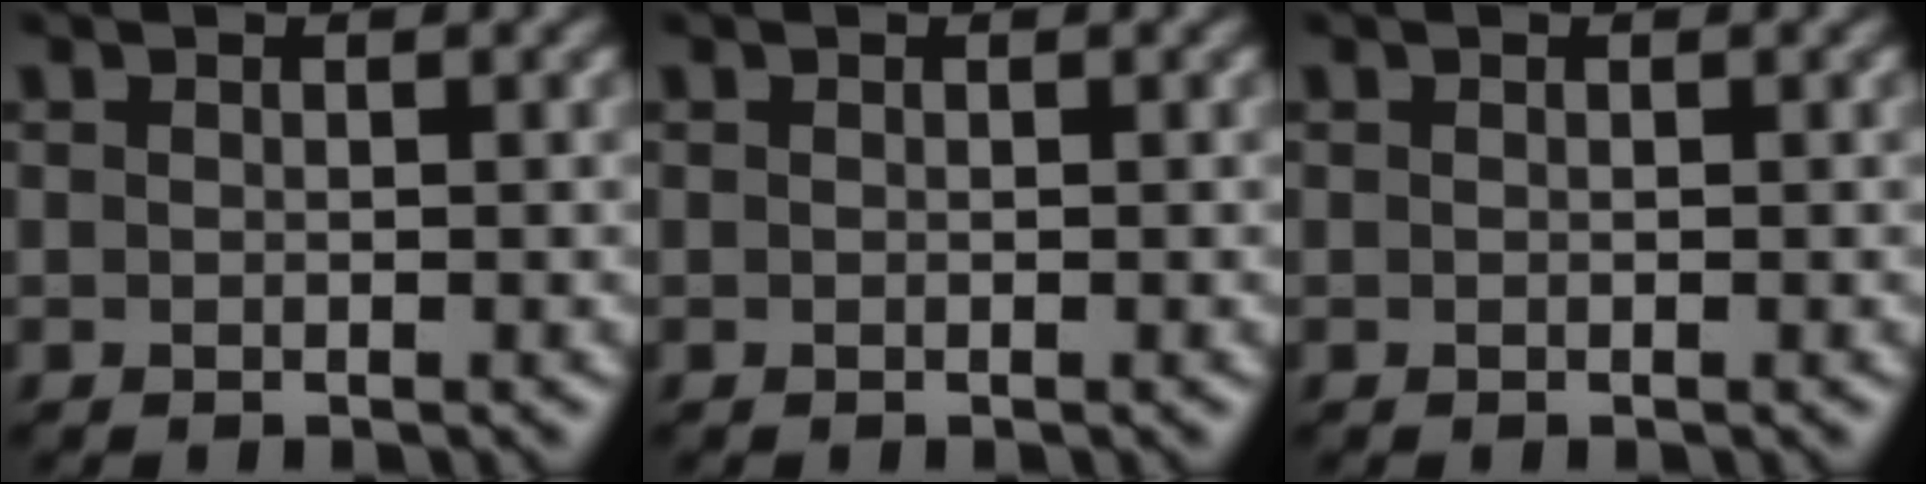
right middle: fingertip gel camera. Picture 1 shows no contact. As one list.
[{"total": 0.0}, {"total": 0.0}]